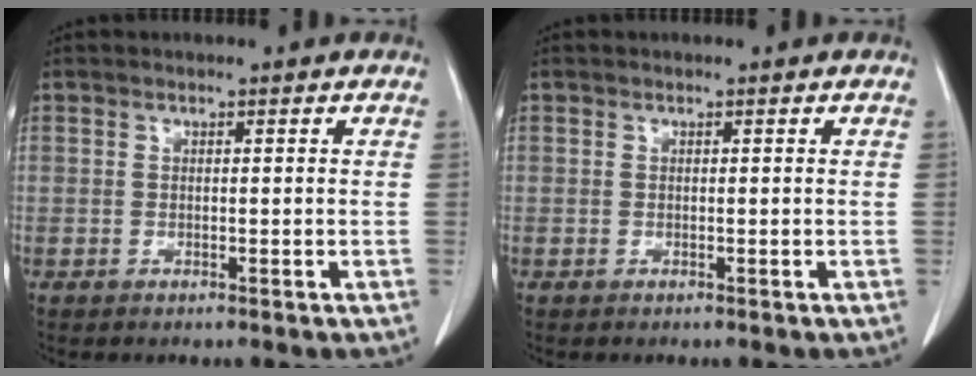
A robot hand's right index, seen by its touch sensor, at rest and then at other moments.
{"total": 0.0}